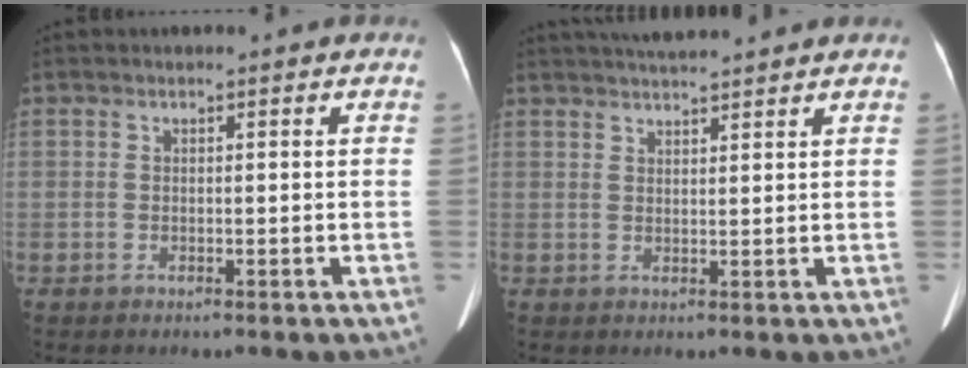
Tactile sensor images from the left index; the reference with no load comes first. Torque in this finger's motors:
{"motor_torque": [0.08, -0.26, 0.07, 0.03]}